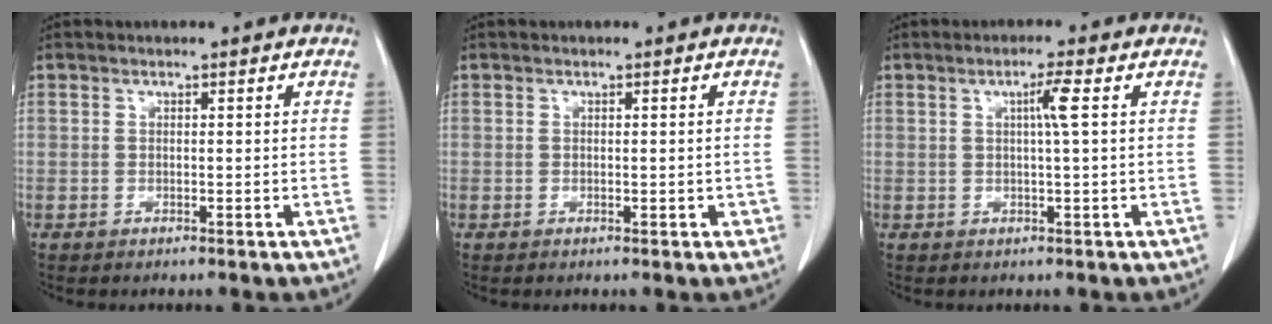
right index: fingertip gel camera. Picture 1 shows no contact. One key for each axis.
{"total": 1.4, "fx": -0.2, "fy": 0.7, "fz": 1.2, "tx": -0.013, "ty": 0.002, "tz": 0.001}
{"total": 2.8, "fx": 0.6, "fy": -0.6, "fz": 2.7, "tx": -0.049, "ty": 0.001, "tz": 0.010}